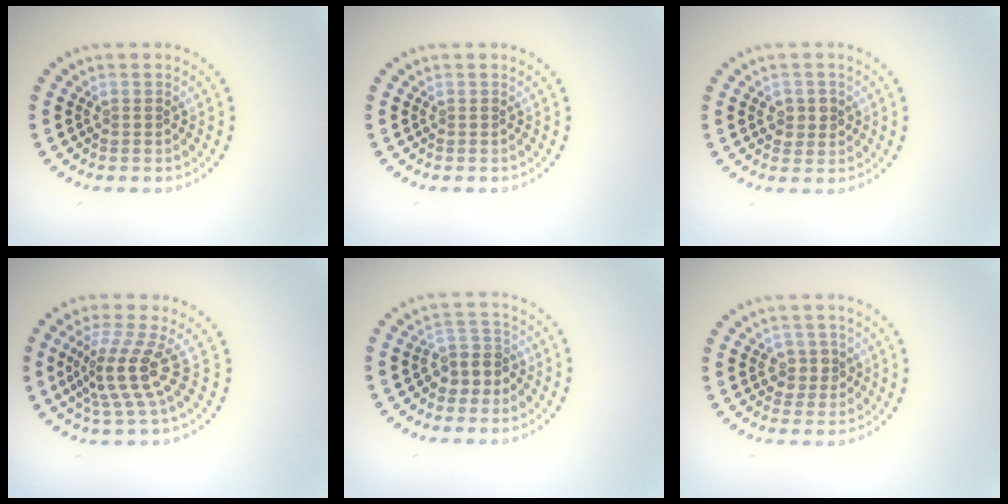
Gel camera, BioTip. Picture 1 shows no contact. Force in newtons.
{"total": 0.0}
{"total": 1.8, "press": 1.8, "slide": 0.2}
{"total": 4.1, "press": 2.7, "slide": 3.0}
{"total": 3.0, "press": 2.5, "slide": 1.7}
{"total": 1.8, "press": 1.7, "slide": 0.5}